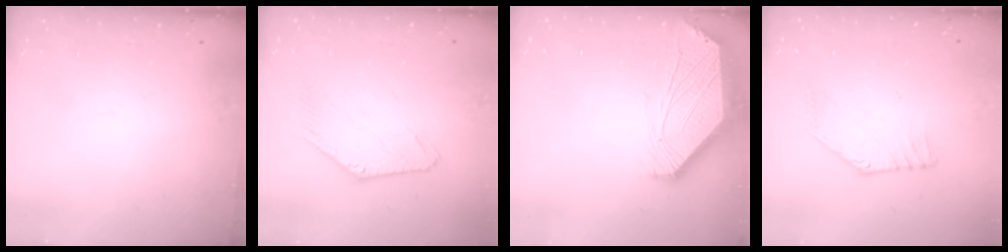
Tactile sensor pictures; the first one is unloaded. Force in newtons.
{"total": 1.0, "press": 1.0, "slide": 0.2}
{"total": 2.6, "press": 2.6, "slide": 0.5}
{"total": 2.7, "press": 2.7, "slide": 0.2}